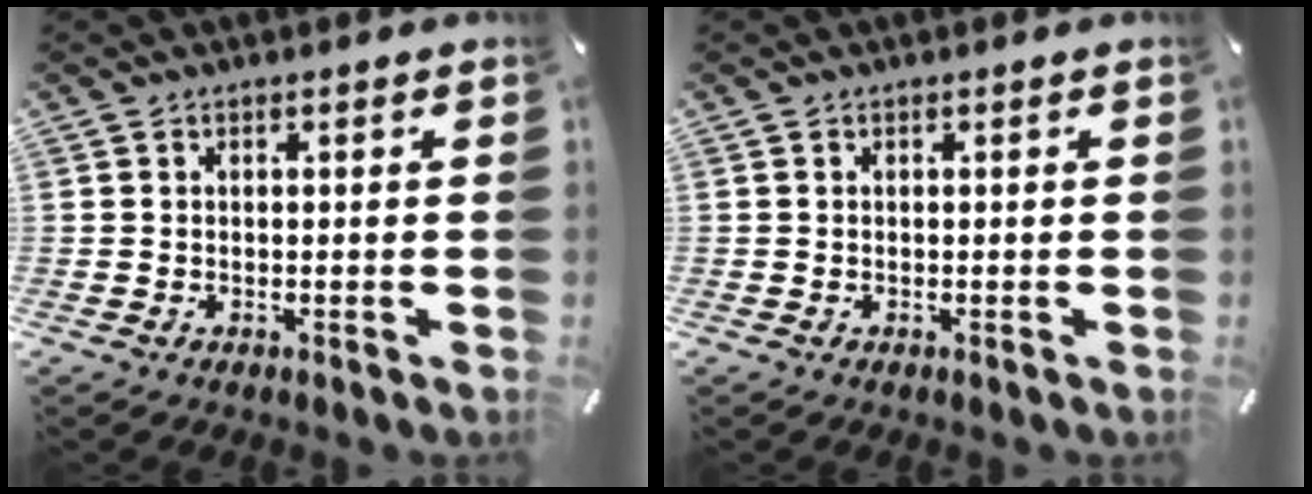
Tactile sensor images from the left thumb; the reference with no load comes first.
{"total": 0.0}